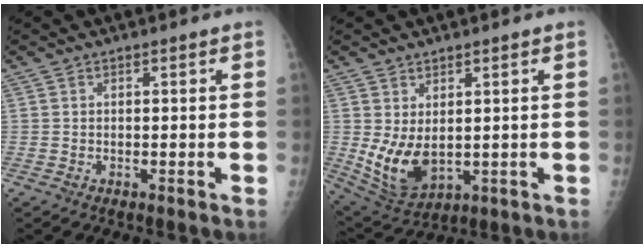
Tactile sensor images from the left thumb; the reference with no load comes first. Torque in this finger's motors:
{"motor_torque": [0.22, 0.33, 1.05, 0.09, 0.08]}